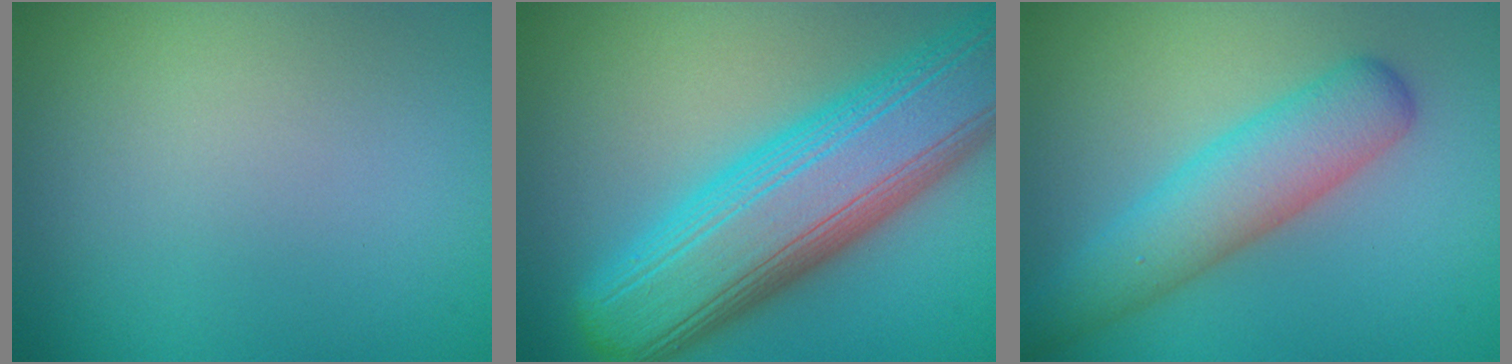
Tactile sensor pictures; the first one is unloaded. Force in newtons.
{"total": 12.6, "press": 12.6, "slide": 0.4}
{"total": 5.2, "press": 5.2, "slide": 0.3}